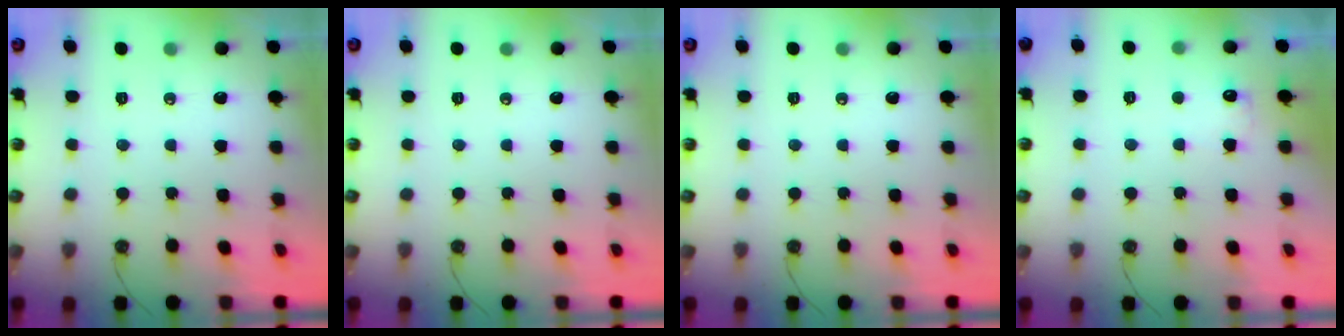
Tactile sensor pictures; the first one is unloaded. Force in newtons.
{"total": 0.0}
{"total": 0.0}
{"total": 5.7, "press": 5.5, "slide": 1.4}